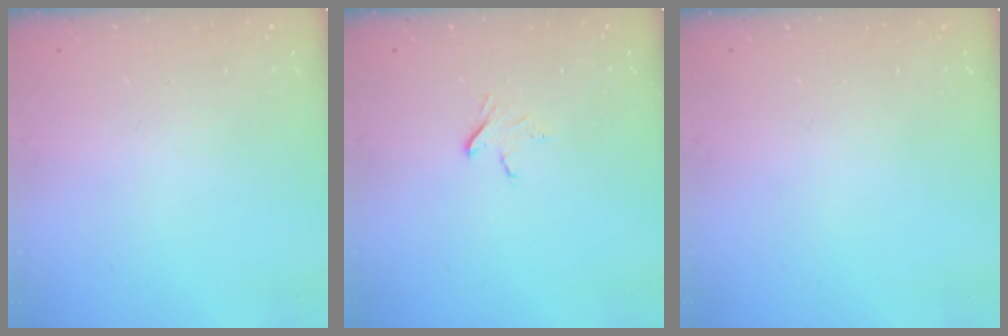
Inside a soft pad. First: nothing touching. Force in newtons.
{"total": 3.6, "press": 3.5, "slide": 0.3}
{"total": 0.0}